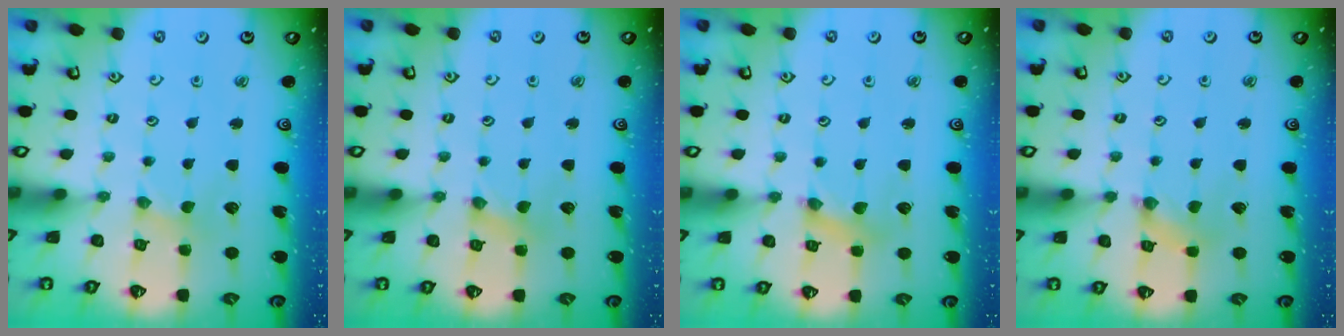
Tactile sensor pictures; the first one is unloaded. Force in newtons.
{"total": 1.9, "press": 1.9, "slide": 0.3}
{"total": 1.9, "press": 1.9, "slide": 0.3}
{"total": 1.1, "press": 1.1, "slide": 0.1}